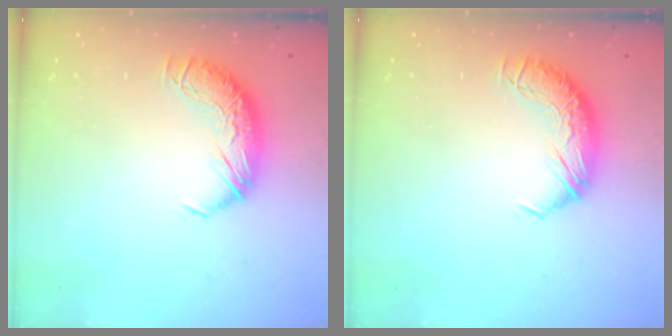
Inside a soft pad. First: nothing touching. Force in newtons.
{"total": 0.0}